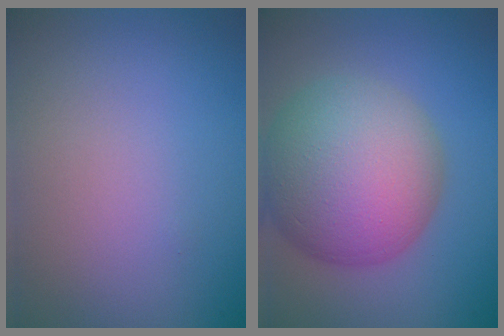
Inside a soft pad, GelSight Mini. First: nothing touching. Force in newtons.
{"total": 11.7, "press": 11.7, "slide": 0.4}